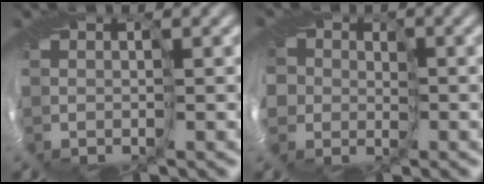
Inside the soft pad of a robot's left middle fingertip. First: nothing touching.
{"total": 4.1, "force": [0.1, 4.1, 0.7], "torque": [-0.007, -0.002, -0.028]}